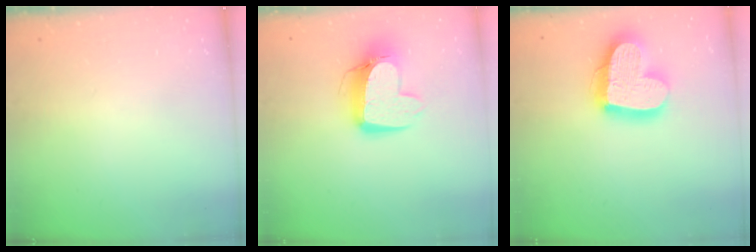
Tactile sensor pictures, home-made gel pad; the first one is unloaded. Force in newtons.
{"total": 12.5, "press": 12.4, "slide": 1.2}
{"total": 20.5, "press": 20.4, "slide": 1.8}